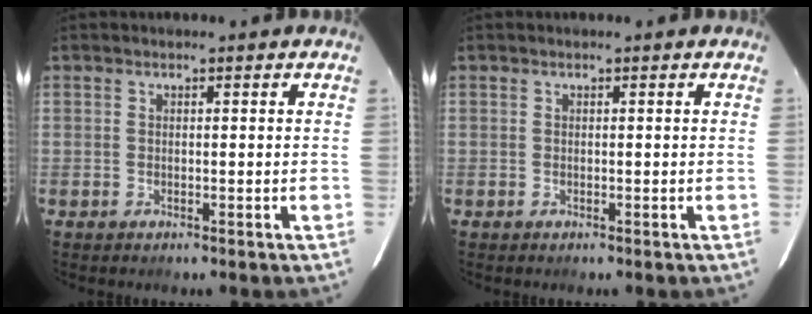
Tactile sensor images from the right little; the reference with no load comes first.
{"total": 0.0}